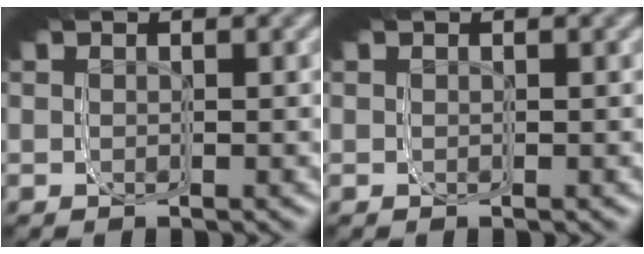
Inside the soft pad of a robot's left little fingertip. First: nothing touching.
{"total": 0.0}